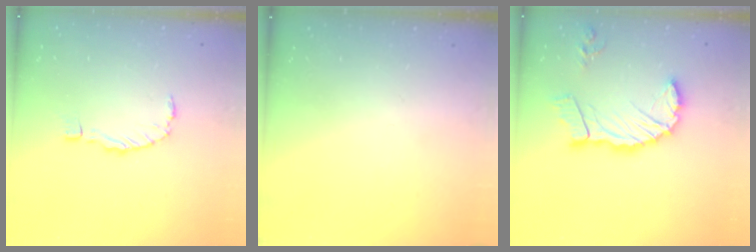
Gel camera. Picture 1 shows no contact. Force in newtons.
{"total": 0.0}
{"total": 13.9, "press": 13.8, "slide": 1.6}